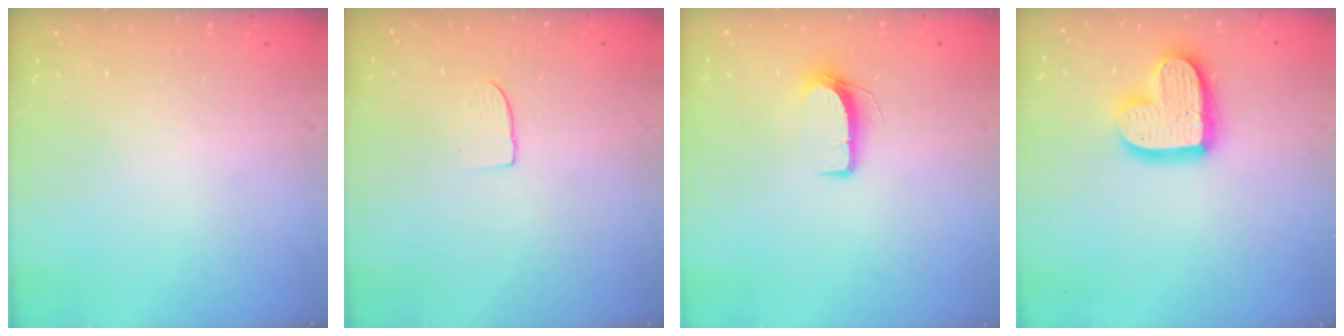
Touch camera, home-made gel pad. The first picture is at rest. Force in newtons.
{"total": 4.7, "press": 4.7, "slide": 0.4}
{"total": 7.0, "press": 7.0, "slide": 0.6}
{"total": 15.5, "press": 15.4, "slide": 1.2}